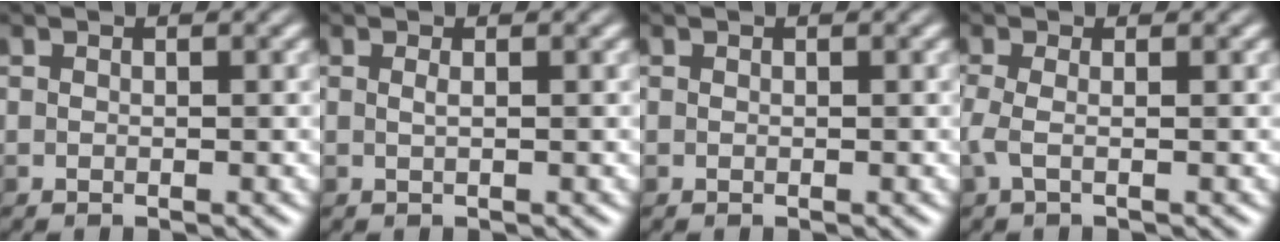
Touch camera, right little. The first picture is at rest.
{"total": 0.5, "force": [0.2, 0.1, 0.5], "torque": [-0.004, 0.000, 0.003]}
{"total": 0.0}
{"total": 1.5, "force": [-0.4, 0.4, 1.4], "torque": [-0.039, 0.004, -0.008]}